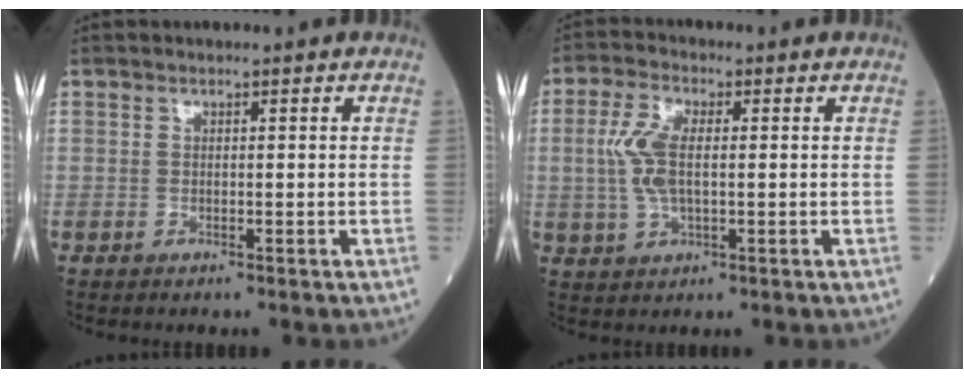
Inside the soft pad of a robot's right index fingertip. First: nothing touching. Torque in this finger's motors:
{"motor_torque": [0.82, 0.50, 0.64, 0.18]}